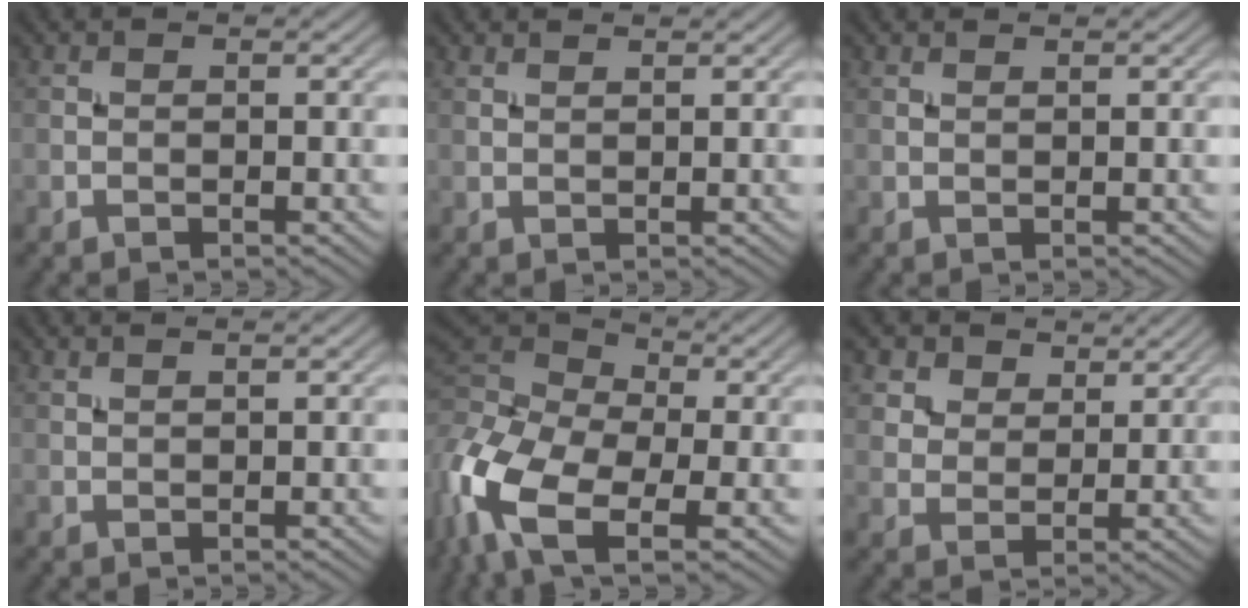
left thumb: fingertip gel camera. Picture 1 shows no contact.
{"total": 1.3, "force": [1.2, 0.1, 0.5], "torque": [-0.012, -0.002, 0.021]}
{"total": 0.9, "force": [0.8, 0.0, 0.3], "torque": [-0.009, 0.001, 0.014]}
{"total": 1.3, "force": [1.1, 0.1, 0.7], "torque": [-0.014, 0.001, 0.017]}
{"total": 14.5, "force": [-3.7, 8.7, 10.9], "torque": [-0.274, -0.002, -0.086]}
{"total": 6.3, "force": [4.4, 3.8, 2.3], "torque": [-0.068, -0.021, 0.098]}